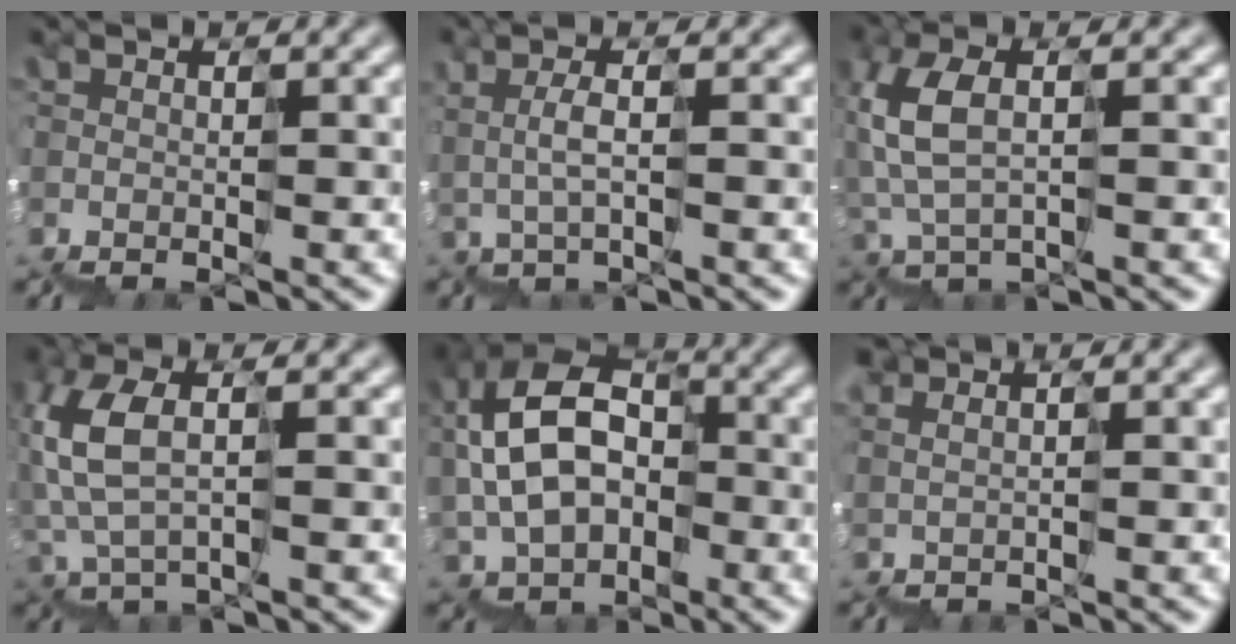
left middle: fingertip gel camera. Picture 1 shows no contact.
{"total": 1.3, "force": [1.0, 0.0, 0.8], "torque": [-0.018, 0.016, 0.021]}
{"total": 2.7, "force": [1.2, 0.9, 2.3], "torque": [-0.079, 0.017, 0.022]}
{"total": 3.3, "force": [1.0, 1.1, 3.0], "torque": [-0.096, 0.022, 0.016]}
{"total": 8.9, "force": [1.1, 6.3, 6.1], "torque": [-0.138, 0.051, 0.017]}
{"total": 1.1, "force": [0.9, 0.4, 0.6], "torque": [0.009, 0.012, 0.019]}